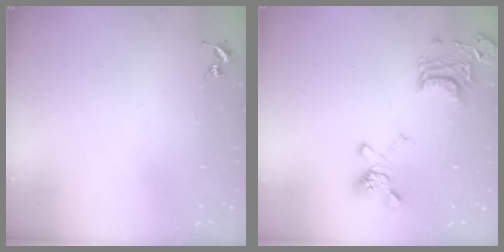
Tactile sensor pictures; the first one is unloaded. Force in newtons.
{"total": 18.3, "press": 18.2, "slide": 1.7}